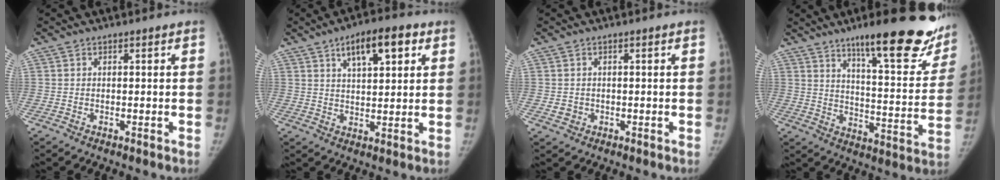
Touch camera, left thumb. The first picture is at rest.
{"total": 9.8, "force": [4.6, 4.0, 7.7], "torque": [-0.099, -0.009, 0.072]}
{"total": 1.7, "force": [-0.3, 1.6, 0.5], "torque": [0.000, 0.005, 0.000]}
{"total": 24.8, "force": [16.5, 6.0, 17.6], "torque": [-0.198, -0.080, 0.229]}